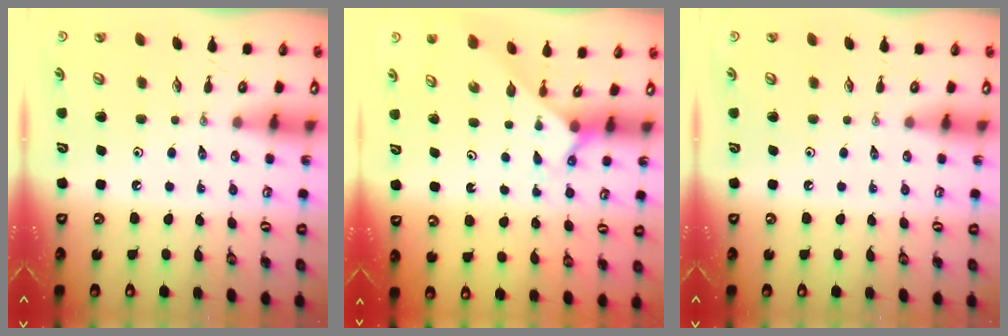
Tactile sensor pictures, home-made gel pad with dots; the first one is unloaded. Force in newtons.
{"total": 3.5, "press": 3.5, "slide": 0.5}
{"total": 0.0}